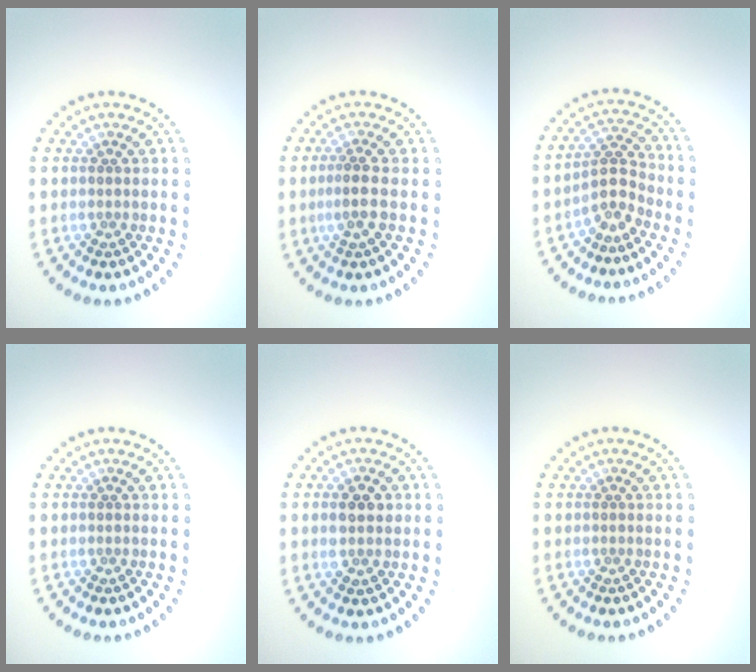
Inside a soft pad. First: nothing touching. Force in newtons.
{"total": 1.8, "press": 1.5, "slide": 1.0}
{"total": 2.8, "press": 2.2, "slide": 1.8}
{"total": 0.0}
{"total": 2.2, "press": 2.2, "slide": 0.2}
{"total": 0.0}